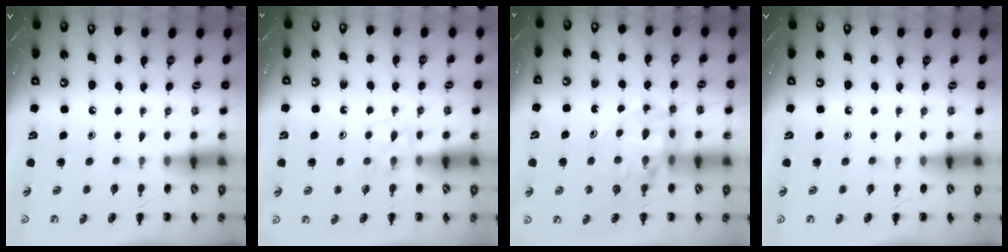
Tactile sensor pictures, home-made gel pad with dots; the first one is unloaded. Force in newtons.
{"total": 5.9, "press": 5.7, "slide": 1.3}
{"total": 11.9, "press": 11.4, "slide": 3.3}
{"total": 0.0}